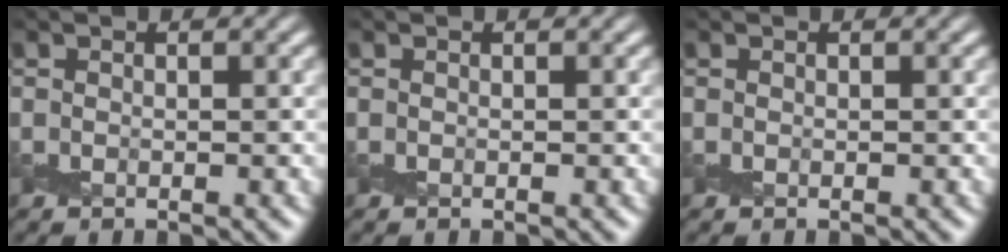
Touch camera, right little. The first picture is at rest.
{"total": 0.0}
{"total": 0.0}